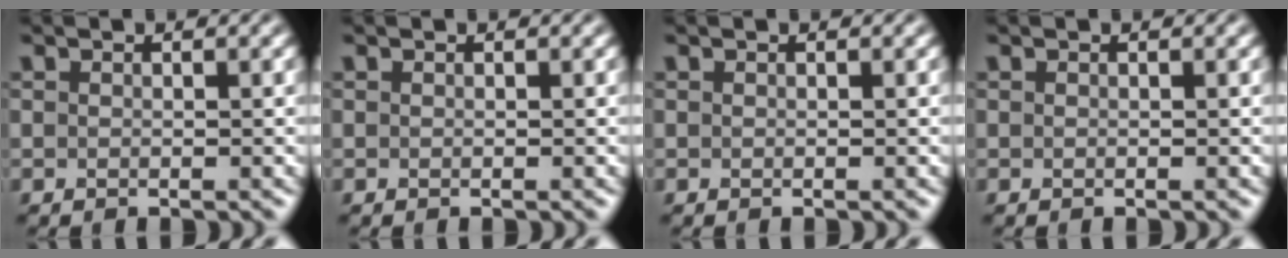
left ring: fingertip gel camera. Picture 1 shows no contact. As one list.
[{"total": 0.0}, {"total": 0.0}, {"total": 0.0}]